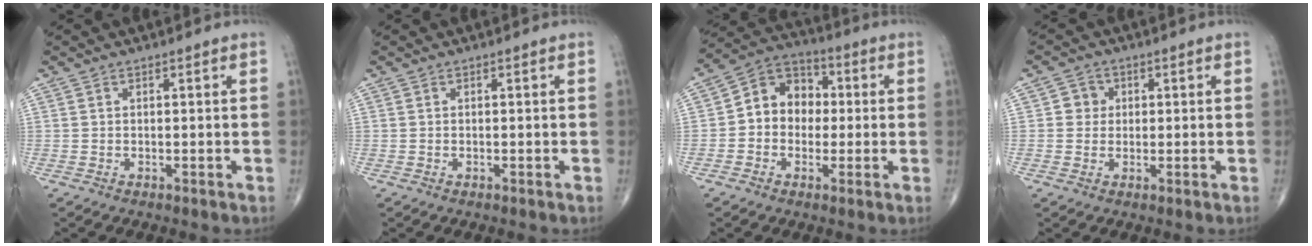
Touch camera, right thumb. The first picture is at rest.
{"total": 0.0}
{"total": 10.3, "force": [0.1, 8.5, 5.8], "torque": [-0.057, 0.033, -0.014]}
{"total": 3.2, "force": [0.5, 3.1, 0.9], "torque": [0.009, 0.005, 0.001]}